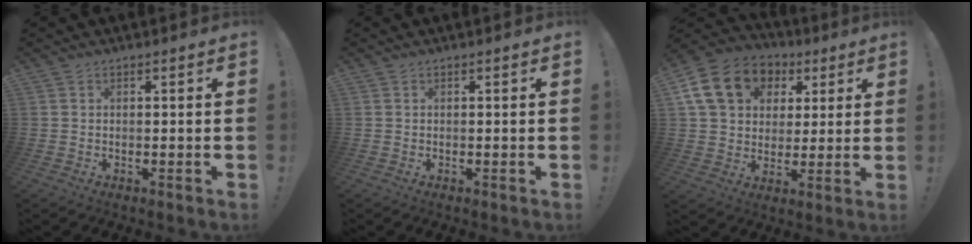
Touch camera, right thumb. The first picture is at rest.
{"total": 0.0}
{"total": 18.0, "force": [6.8, 14.0, 9.2], "torque": [-0.133, -0.020, 0.138]}